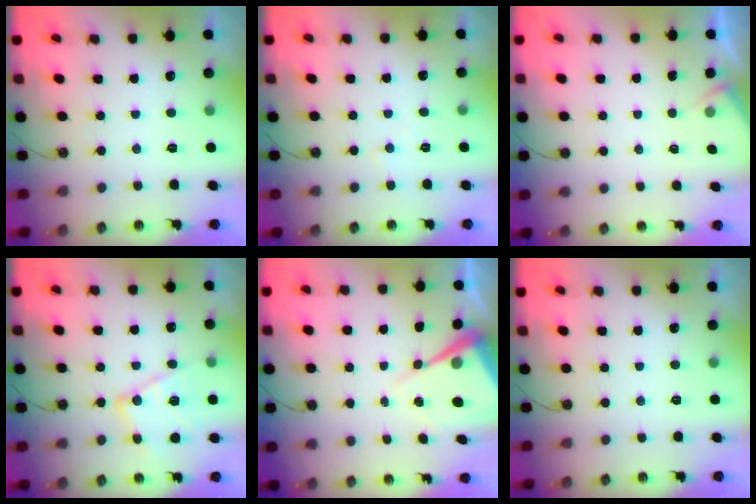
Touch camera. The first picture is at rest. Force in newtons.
{"total": 3.3, "press": 3.3, "slide": 0.5}
{"total": 3.6, "press": 3.6, "slide": 0.4}
{"total": 14.1, "press": 14.1, "slide": 1.1}
{"total": 9.5, "press": 9.5, "slide": 0.7}
{"total": 0.0}